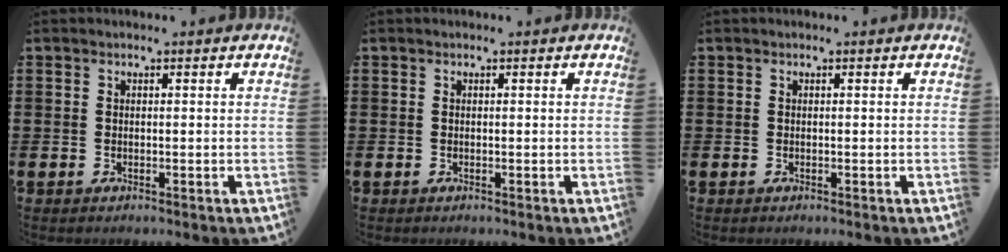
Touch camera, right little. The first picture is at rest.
{"total": 0.0}
{"total": 0.0}